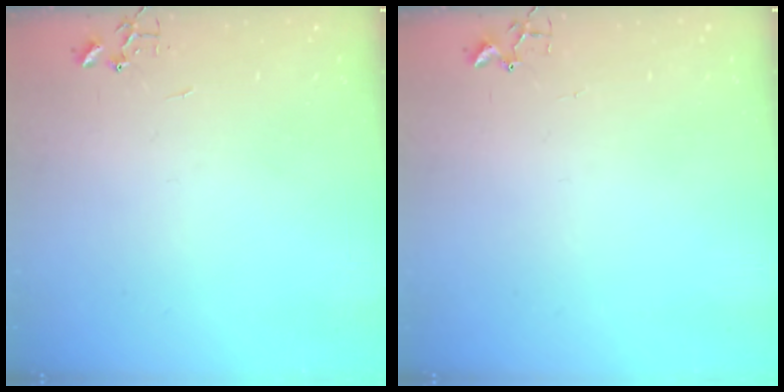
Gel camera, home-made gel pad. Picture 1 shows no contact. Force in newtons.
{"total": 4.0, "press": 3.9, "slide": 0.4}